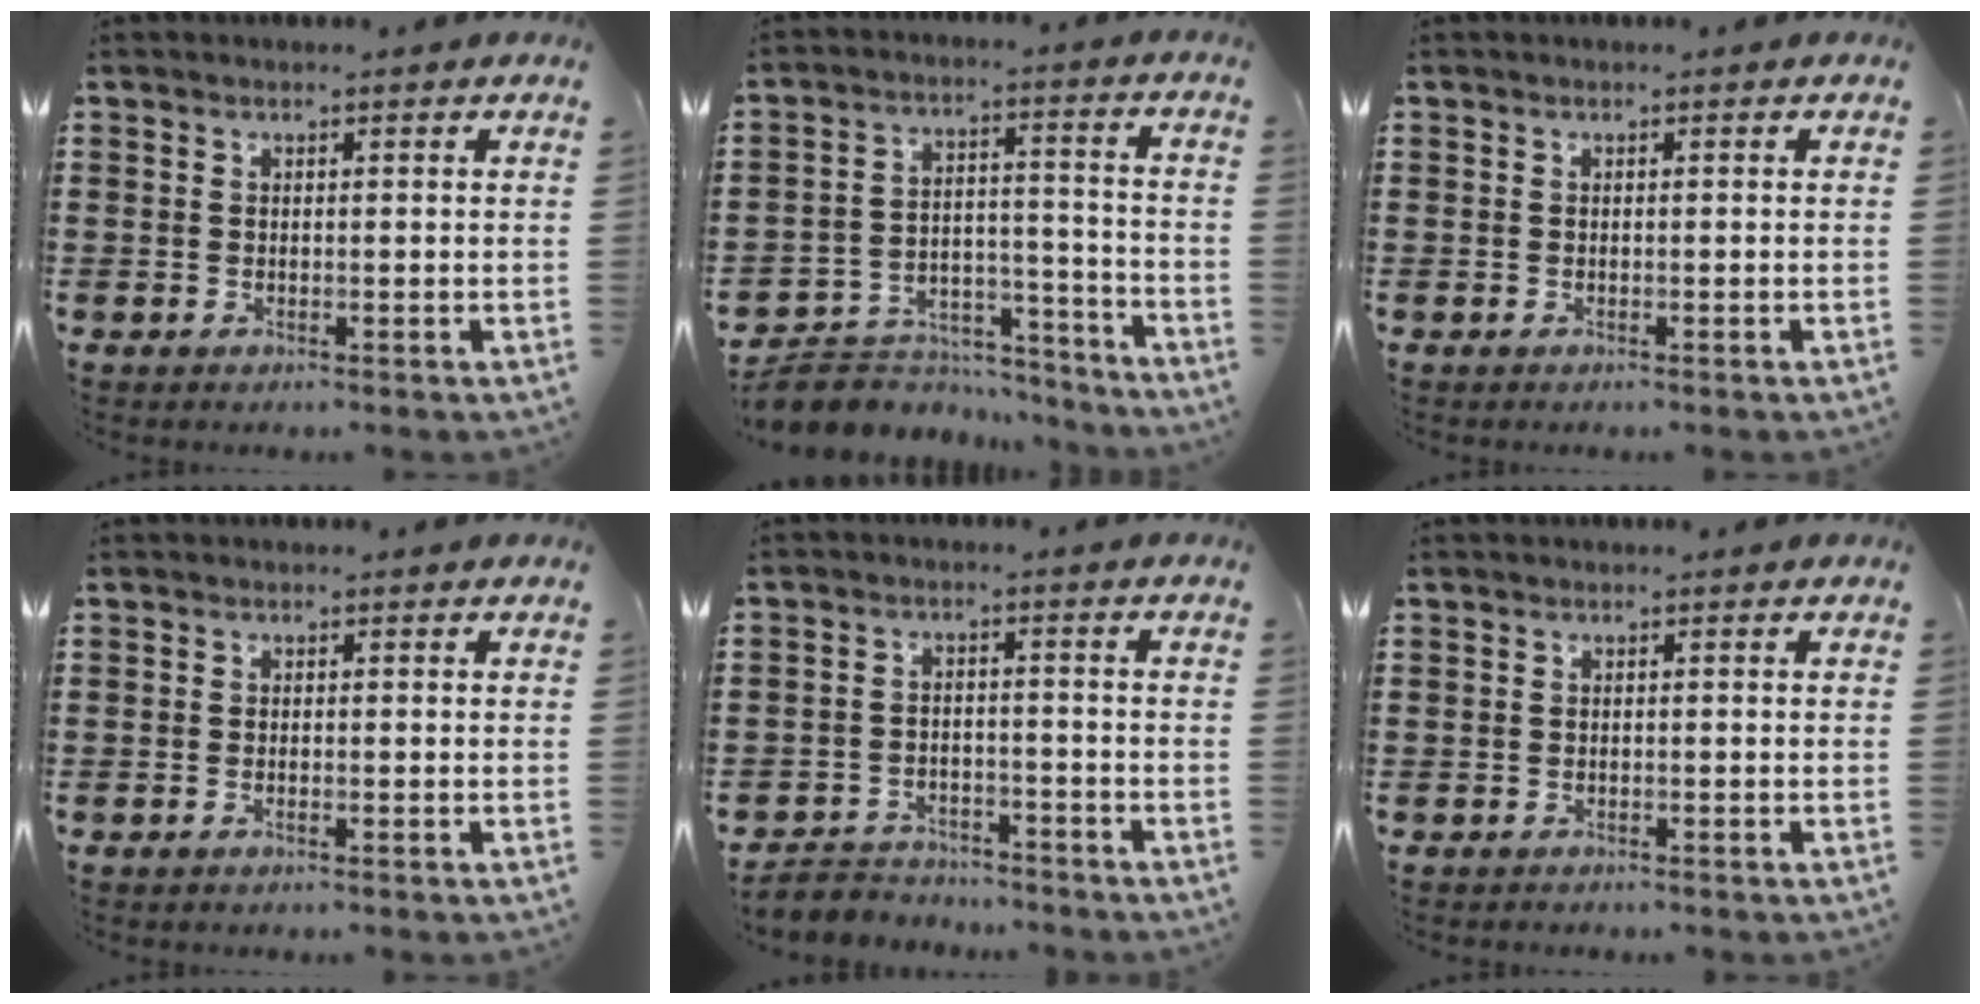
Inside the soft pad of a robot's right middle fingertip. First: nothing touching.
{"total": 7.0, "force": [-6.5, 2.3, 1.1], "torque": [-0.025, 0.019, -0.127]}
{"total": 0.0}
{"total": 0.6, "force": [-0.4, 0.1, 0.4], "torque": [-0.009, -0.003, -0.007]}
{"total": 3.6, "force": [-3.5, 0.9, -0.2], "torque": [-0.004, 0.000, -0.075]}
{"total": 0.7, "force": [-0.6, 0.4, -0.1], "torque": [0.001, 0.003, -0.014]}